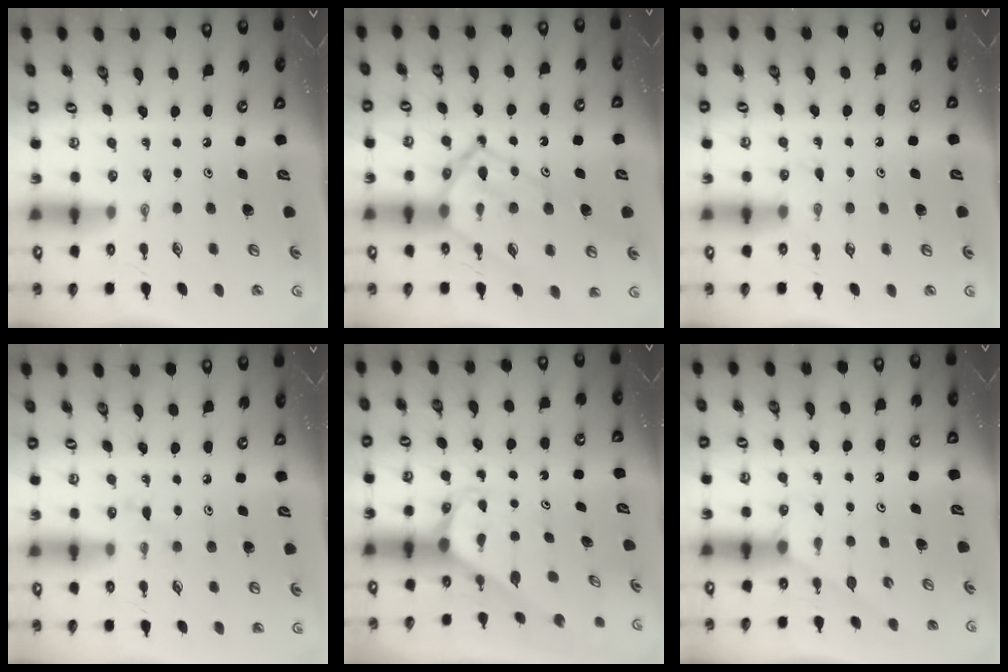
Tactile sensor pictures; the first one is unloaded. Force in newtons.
{"total": 16.9, "press": 16.9, "slide": 1.5}
{"total": 3.6, "press": 3.5, "slide": 0.4}
{"total": 5.9, "press": 5.9, "slide": 0.6}
{"total": 1.8, "press": 1.8, "slide": 0.1}
{"total": 2.5, "press": 2.5, "slide": 0.4}